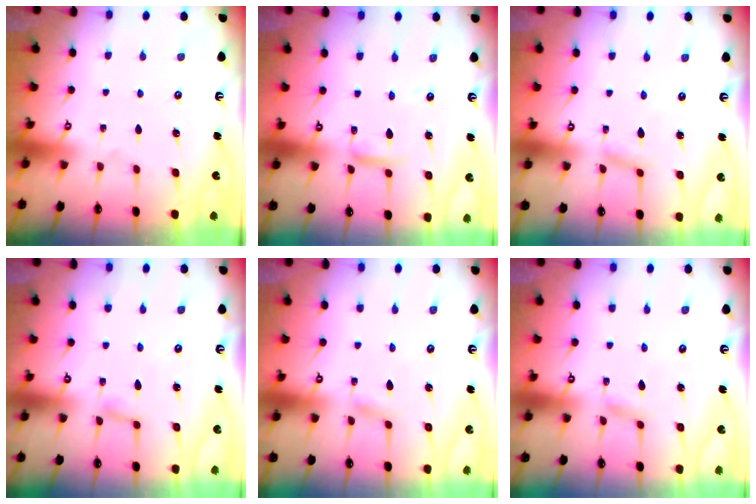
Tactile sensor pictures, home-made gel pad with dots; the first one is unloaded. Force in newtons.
{"total": 5.0, "press": 4.9, "slide": 0.4}
{"total": 4.6, "press": 4.6, "slide": 0.3}
{"total": 3.0, "press": 3.0, "slide": 0.3}
{"total": 2.5, "press": 2.5, "slide": 0.3}
{"total": 3.0, "press": 3.0, "slide": 0.3}